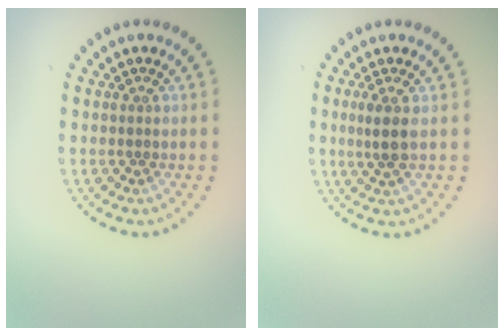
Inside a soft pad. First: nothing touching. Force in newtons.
{"total": 2.0, "press": 1.6, "slide": 1.2}